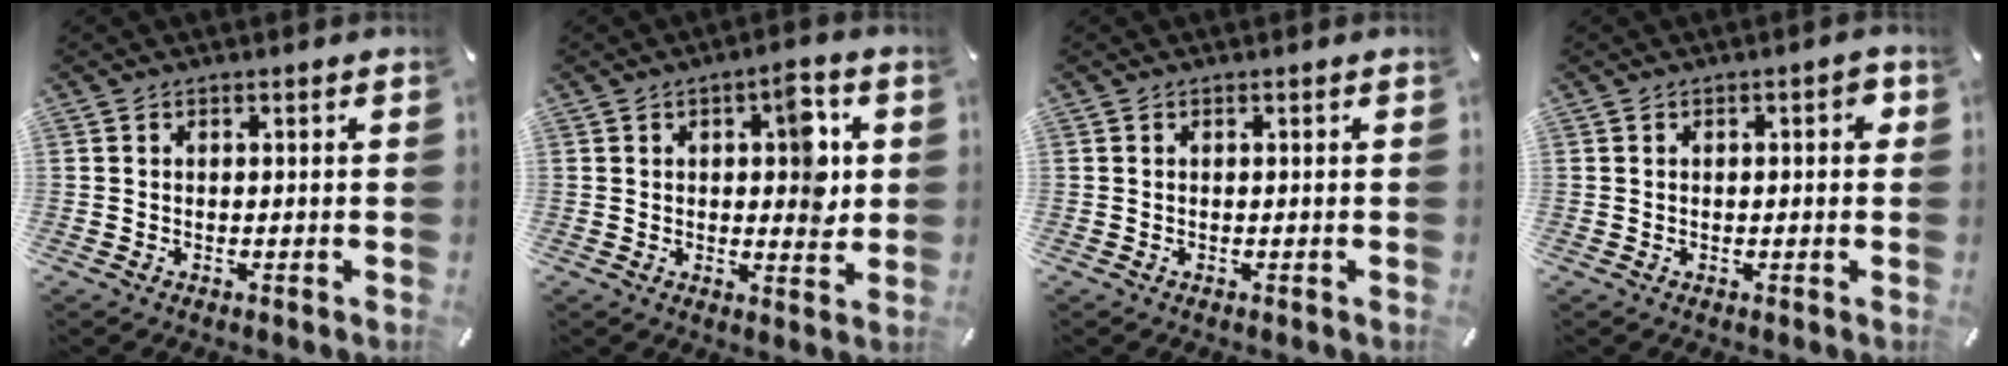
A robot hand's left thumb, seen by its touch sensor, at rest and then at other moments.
{"total": 9.2, "force": [2.1, 4.6, 7.7], "torque": [-0.080, -0.013, 0.027]}
{"total": 0.0}
{"total": 2.6, "force": [0.3, 1.1, 2.3], "torque": [-0.029, 0.002, -0.002]}